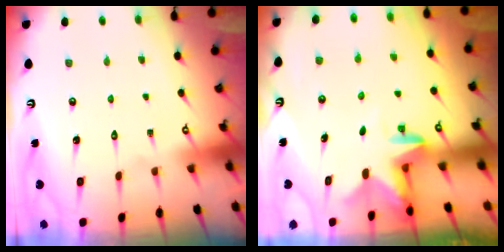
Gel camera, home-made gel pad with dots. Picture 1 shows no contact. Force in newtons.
{"total": 2.7, "press": 2.6, "slide": 0.5}